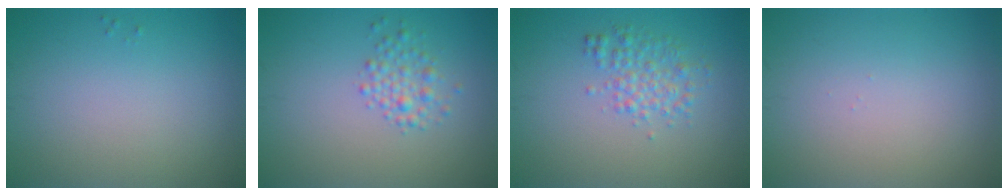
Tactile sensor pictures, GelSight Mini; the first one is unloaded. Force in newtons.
{"total": 2.1, "press": 2.1, "slide": 0.1}
{"total": 2.5, "press": 2.5, "slide": 0.0}
{"total": 0.0}